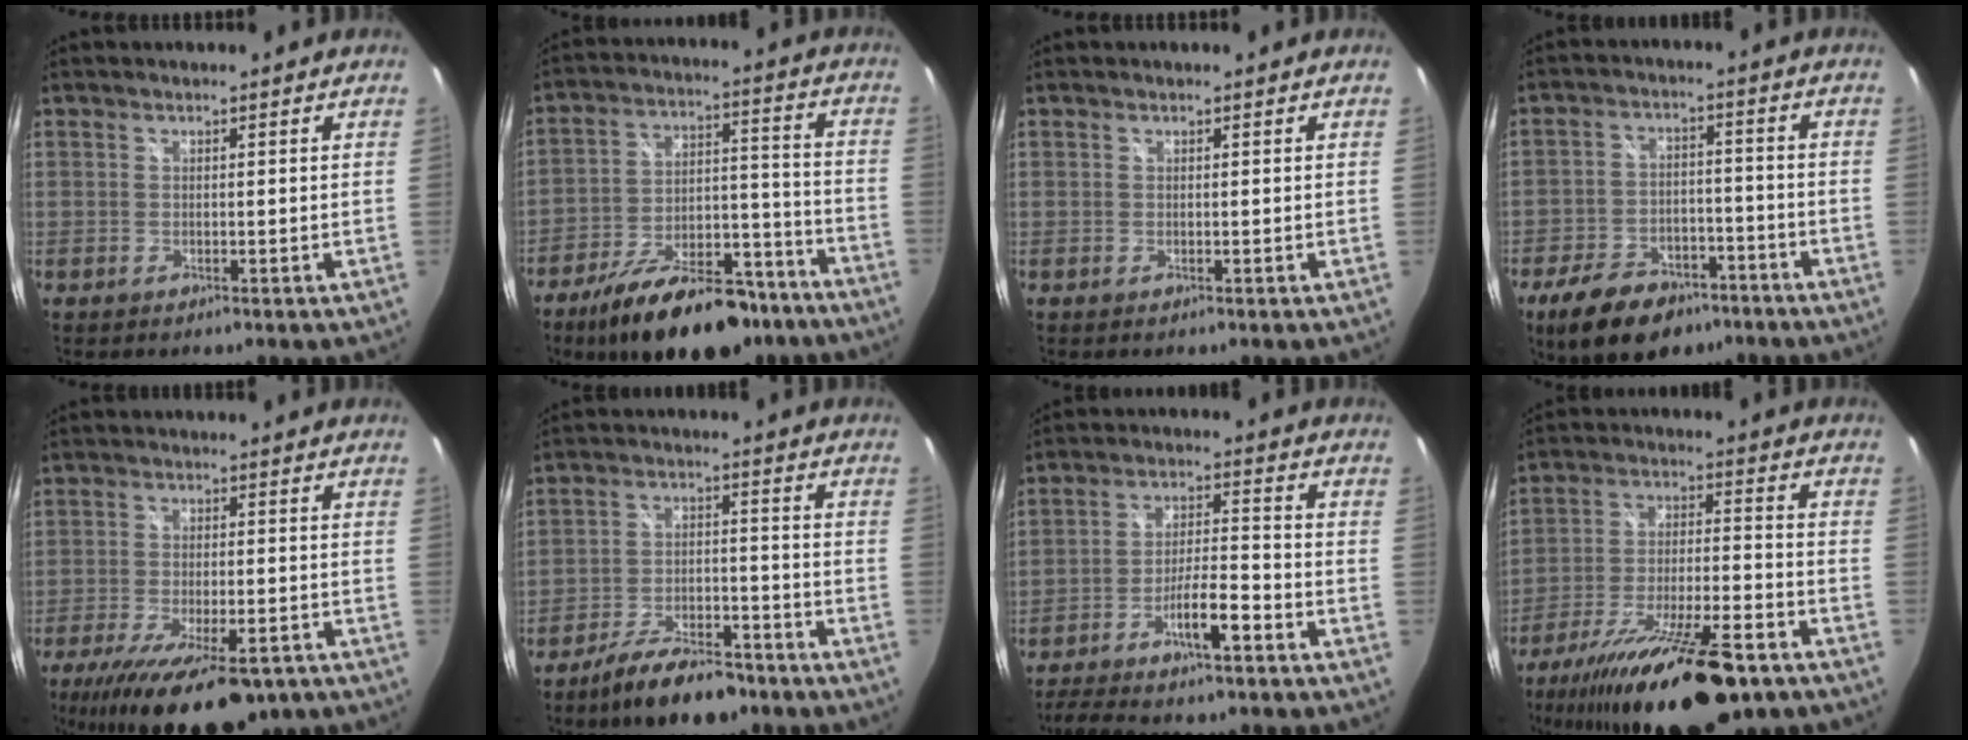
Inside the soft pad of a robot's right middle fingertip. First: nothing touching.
{"total": 21.0, "force": [-15.3, 8.9, 11.3], "torque": [-0.193, 0.009, -0.220]}
{"total": 0.0}
{"total": 15.1, "force": [-10.2, 8.1, 7.7], "torque": [-0.171, -0.002, -0.155]}
{"total": 19.7, "force": [-13.2, 6.9, 12.9], "torque": [-0.245, -0.053, -0.194]}
{"total": 11.7, "force": [-9.2, 3.9, 6.1], "torque": [-0.120, 0.001, -0.149]}
{"total": 10.2, "force": [-7.6, 1.2, 6.7], "torque": [-0.136, 0.013, -0.127]}
{"total": 24.9, "force": [-18.0, 6.7, 15.9], "torque": [-0.287, -0.050, -0.278]}